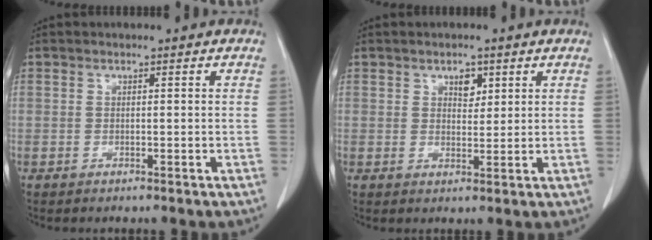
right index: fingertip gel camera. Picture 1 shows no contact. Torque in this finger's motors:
{"motor_torque": [-0.10, 0.13, -0.02, 0.00]}